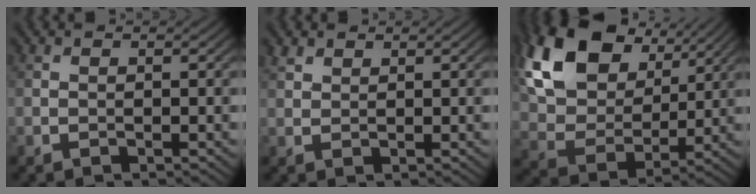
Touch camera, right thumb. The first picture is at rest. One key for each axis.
{"total": 1.8, "fx": 1.4, "fy": 0.9, "fz": 0.6, "tx": -0.017, "ty": 0.005, "tz": 0.033}
{"total": 17.2, "fx": 8.8, "fy": 11.0, "fz": 10.0, "tx": -0.253, "ty": 0.024, "tz": 0.159}